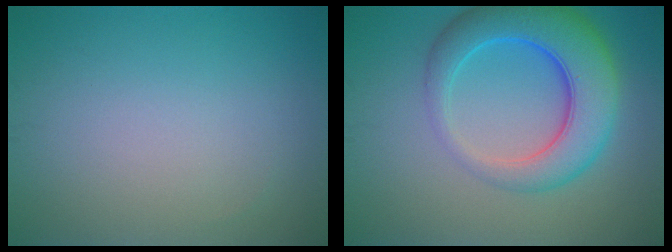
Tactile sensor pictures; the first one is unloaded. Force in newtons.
{"total": 8.0, "press": 8.0, "slide": 0.3}